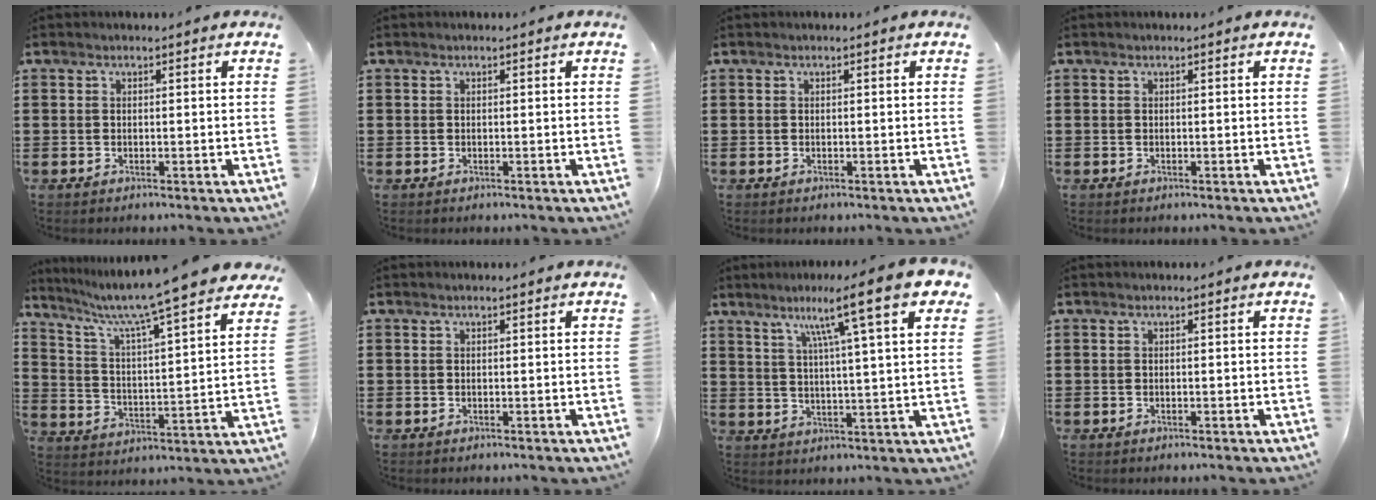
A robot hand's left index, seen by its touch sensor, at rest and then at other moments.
{"total": 0.0}
{"total": 0.0}
{"total": 0.0}
{"total": 8.7, "force": [7.5, -0.9, 4.4], "torque": [-0.107, -0.063, 0.117]}
{"total": 0.0}
{"total": 12.5, "force": [7.6, 0.3, 9.9], "torque": [-0.178, -0.021, 0.113]}
{"total": 0.0}